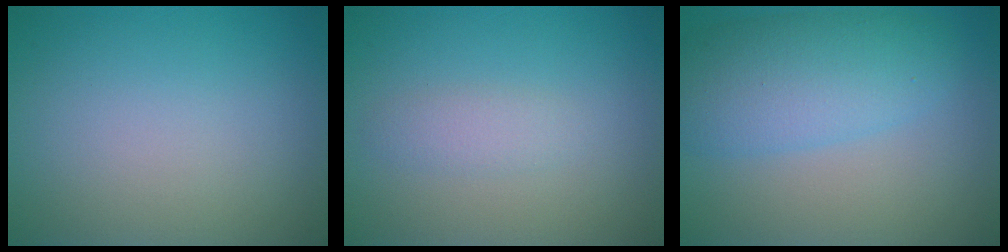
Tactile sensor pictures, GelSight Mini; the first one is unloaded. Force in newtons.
{"total": 1.4, "press": 1.4, "slide": 0.0}
{"total": 5.8, "press": 5.8, "slide": 0.2}